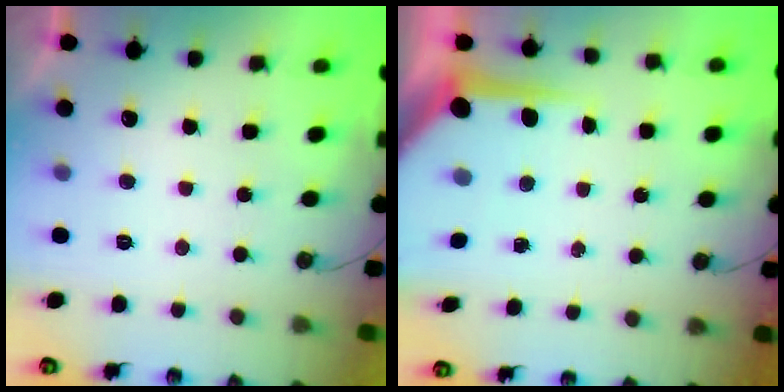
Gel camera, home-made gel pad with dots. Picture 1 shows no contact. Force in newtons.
{"total": 7.1, "press": 7.0, "slide": 0.8}